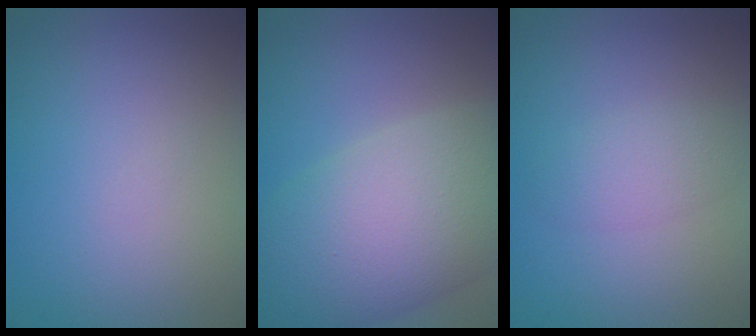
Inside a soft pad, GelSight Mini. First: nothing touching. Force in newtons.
{"total": 11.7, "press": 11.7, "slide": 0.4}
{"total": 2.1, "press": 2.1, "slide": 0.1}